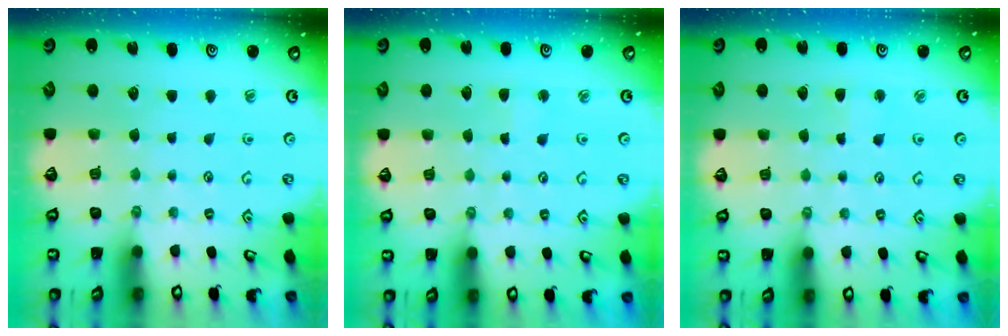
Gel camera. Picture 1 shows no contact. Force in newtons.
{"total": 1.9, "press": 1.9, "slide": 0.3}
{"total": 2.4, "press": 2.4, "slide": 0.5}